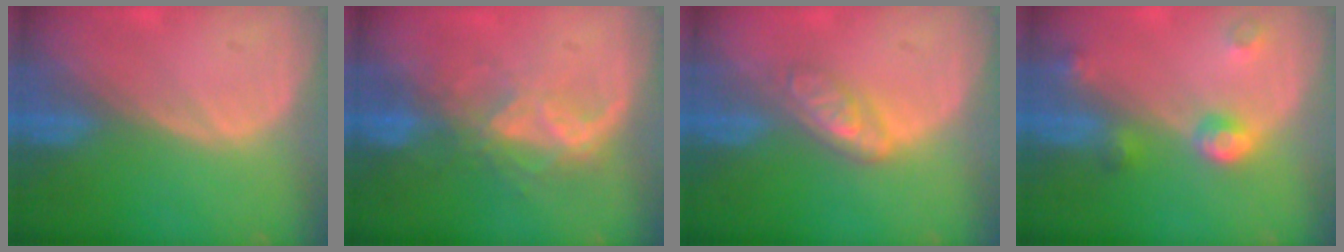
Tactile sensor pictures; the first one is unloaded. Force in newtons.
{"total": 6.6, "press": 5.9, "slide": 2.8}
{"total": 4.5, "press": 4.0, "slide": 2.0}
{"total": 4.5, "press": 4.0, "slide": 2.0}